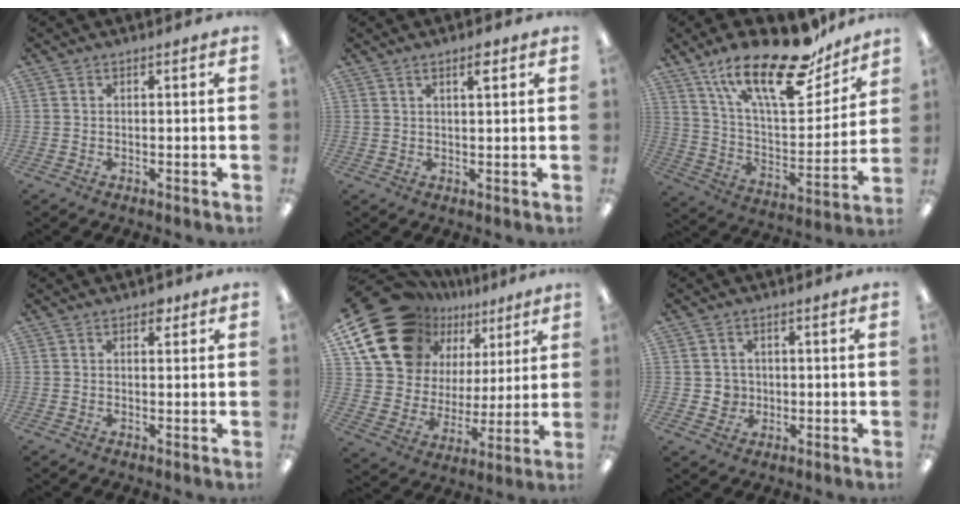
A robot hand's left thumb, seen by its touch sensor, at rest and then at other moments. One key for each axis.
{"total": 3.0, "fx": 1.9, "fy": 0.7, "fz": 2.2, "tx": -0.032, "ty": -0.003, "tz": 0.029}
{"total": 25.0, "fx": 17.2, "fy": 9.3, "fz": 15.6, "tx": -0.249, "ty": -0.097, "tz": 0.294}
{"total": 2.1, "fx": 1.3, "fy": 1.2, "fz": 1.2, "tx": 0.000, "ty": -0.007, "tz": 0.017}
{"total": 21.2, "fx": 13.1, "fy": 14.3, "fz": 8.6, "tx": -0.151, "ty": -0.084, "tz": 0.257}
{"total": 3.4, "fx": 0.0, "fy": 3.4, "fz": 0.4, "tx": 0.000, "ty": 0.000, "tz": -0.004}